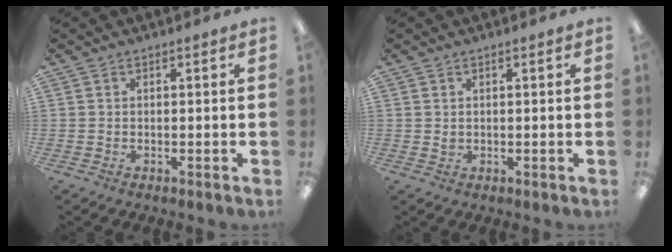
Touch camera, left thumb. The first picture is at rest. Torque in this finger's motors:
{"motor_torque": [-0.09, -0.07, -0.23, 0.07, 0.00]}